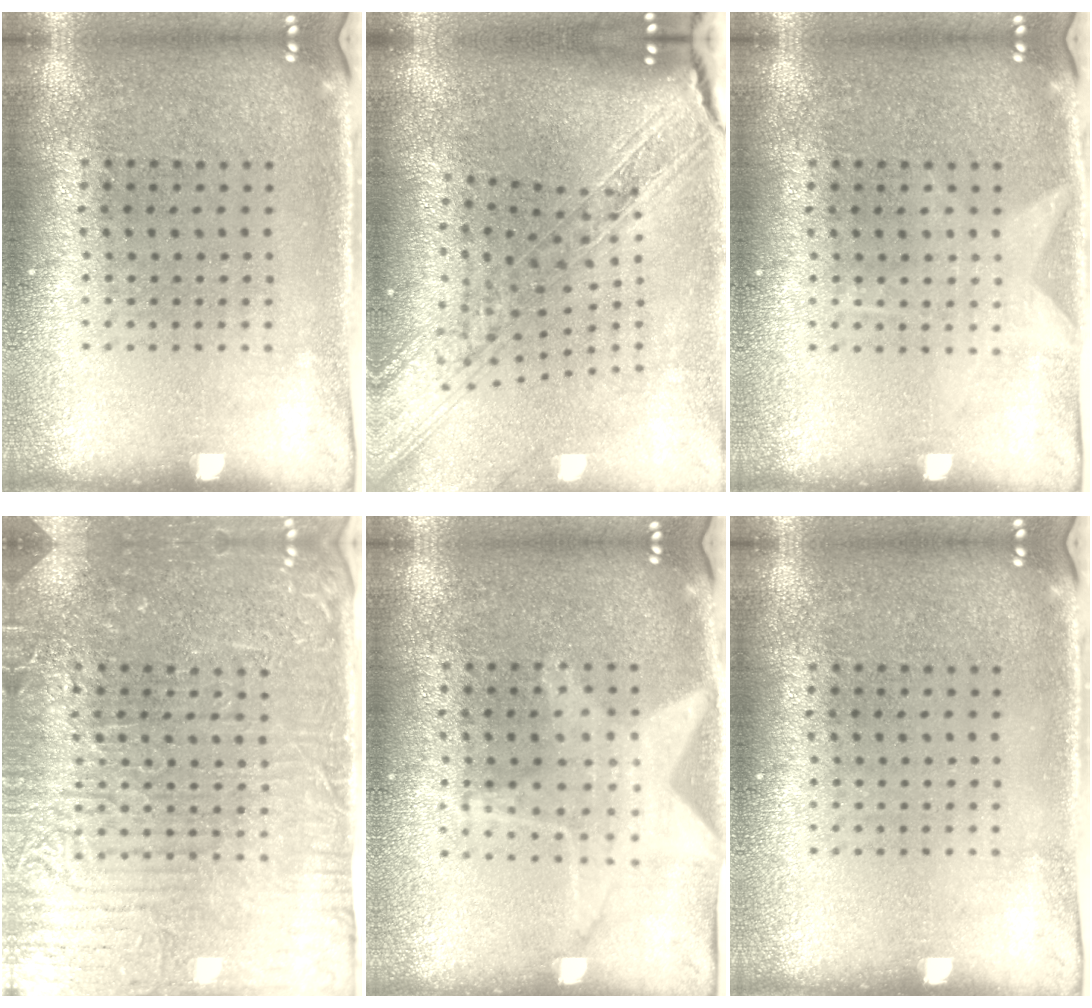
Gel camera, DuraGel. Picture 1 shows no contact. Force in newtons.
{"total": 2.3, "press": 1.9, "slide": 1.3}
{"total": 1.0, "press": 1.0, "slide": 0.1}
{"total": 4.8, "press": 4.6, "slide": 1.5}
{"total": 1.3, "press": 1.3, "slide": 0.3}
{"total": 0.0}